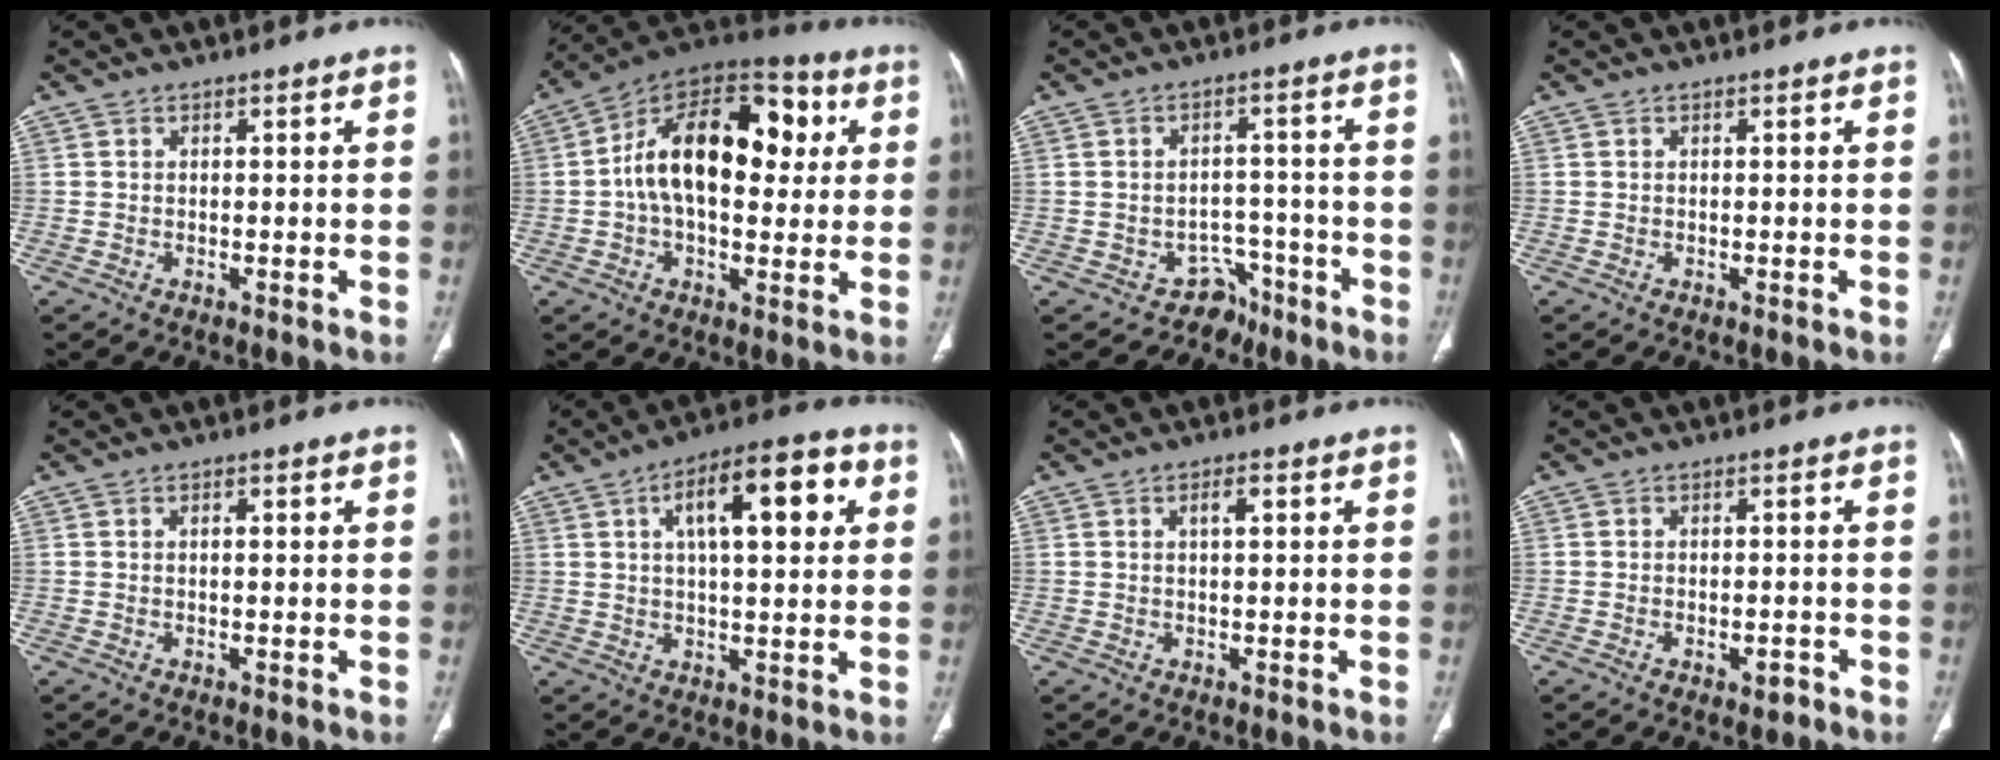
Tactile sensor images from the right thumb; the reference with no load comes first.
{"total": 22.1, "force": [3.2, 13.2, 17.5], "torque": [-0.252, 0.028, 0.037]}
{"total": 5.1, "force": [-3.4, 3.7, -0.1], "torque": [0.028, 0.047, -0.045]}
{"total": 0.0}
{"total": 1.1, "force": [0.2, 0.3, 1.0], "torque": [-0.019, 0.006, 0.002]}
{"total": 14.7, "force": [4.5, 5.8, 12.8], "torque": [-0.167, 0.015, 0.061]}
{"total": 2.0, "force": [0.6, 0.7, 1.8], "torque": [-0.033, 0.003, 0.010]}
{"total": 2.1, "force": [-1.2, 1.0, 1.3], "torque": [-0.020, 0.010, -0.013]}